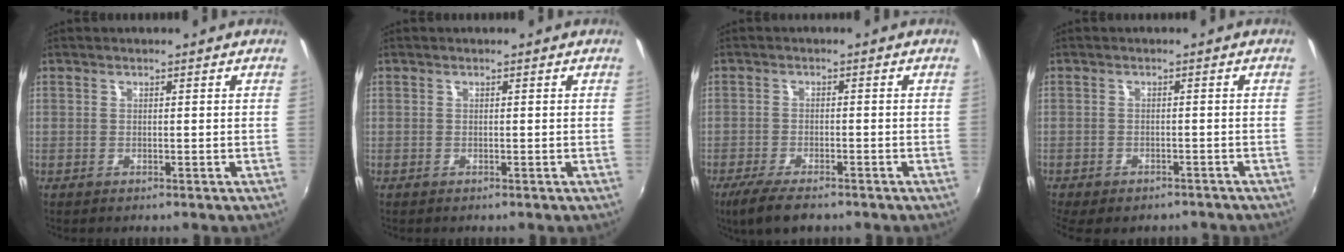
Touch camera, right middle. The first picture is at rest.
{"total": 0.0}
{"total": 7.0, "force": [-5.3, 1.8, 4.2], "torque": [-0.103, -0.025, -0.096]}
{"total": 7.9, "force": [-6.4, 3.0, 3.6], "torque": [-0.083, -0.031, -0.091]}